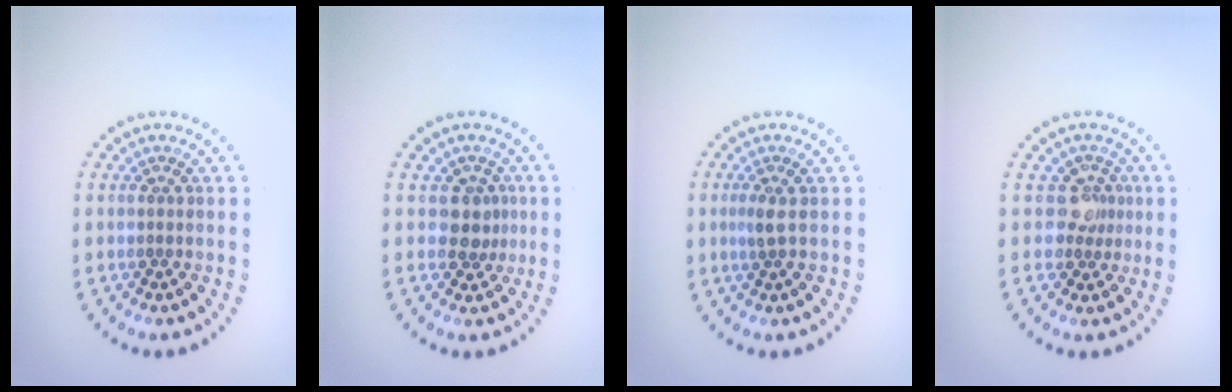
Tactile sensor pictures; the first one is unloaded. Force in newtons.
{"total": 2.1, "press": 1.8, "slide": 1.2}
{"total": 1.3, "press": 1.0, "slide": 0.8}
{"total": 2.1, "press": 1.6, "slide": 1.4}